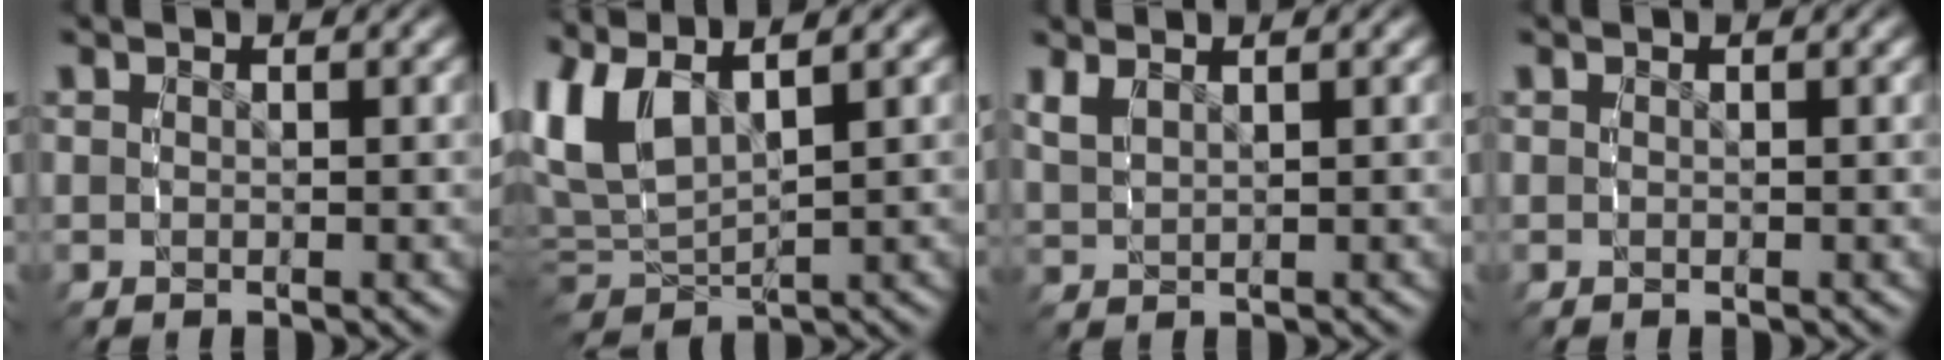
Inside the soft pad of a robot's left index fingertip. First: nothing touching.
{"total": 7.9, "force": [2.0, 5.8, 5.0], "torque": [-0.145, -0.009, 0.039]}
{"total": 1.5, "force": [1.0, 0.8, 0.7], "torque": [-0.021, 0.005, 0.026]}
{"total": 0.0}